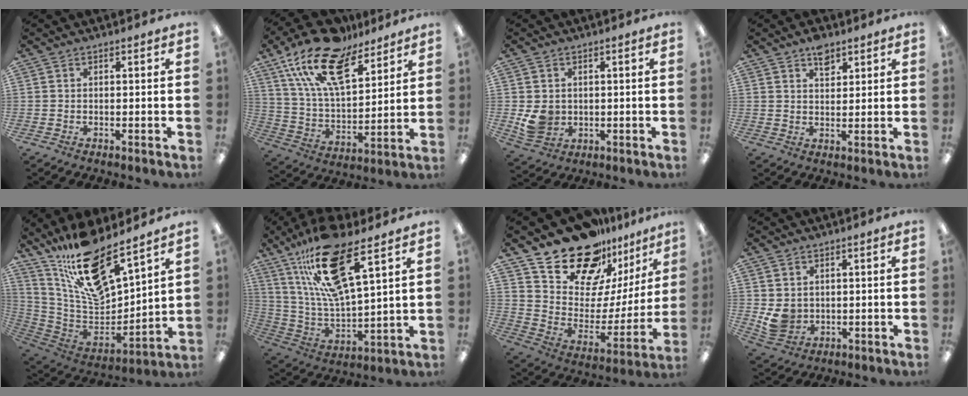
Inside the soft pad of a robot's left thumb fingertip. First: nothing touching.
{"total": 19.9, "force": [13.4, 8.7, 11.8], "torque": [-0.227, -0.070, 0.238]}
{"total": 5.8, "force": [0.5, 5.2, 2.6], "torque": [-0.049, 0.002, 0.011]}
{"total": 4.8, "force": [3.2, 2.6, 2.4], "torque": [-0.030, -0.013, 0.055]}
{"total": 19.4, "force": [14.9, 6.4, 10.7], "torque": [-0.189, -0.110, 0.263]}
{"total": 21.1, "force": [13.4, 5.9, 15.2], "torque": [-0.296, -0.053, 0.226]}
{"total": 21.9, "force": [17.7, 10.3, 7.9], "torque": [-0.138, -0.126, 0.317]}
{"total": 5.3, "force": [1.3, 4.7, 2.0], "torque": [-0.049, -0.004, 0.028]}